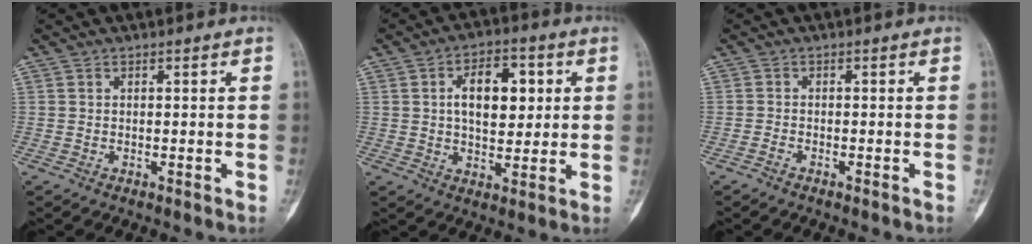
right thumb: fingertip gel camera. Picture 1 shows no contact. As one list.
[{"total": 11.0, "force": [2.4, 6.3, 8.7], "torque": [-0.101, -0.001, 0.036]}, {"total": 0.9, "force": [-0.8, 0.1, 0.4], "torque": [-0.010, 0.006, -0.017]}]